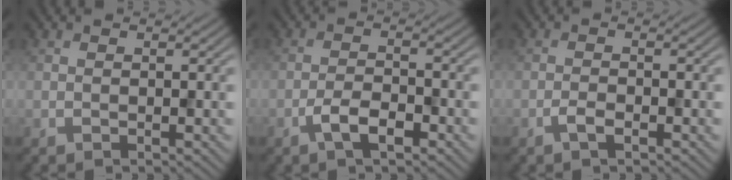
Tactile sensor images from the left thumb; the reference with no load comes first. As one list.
[{"total": 3.9, "force": [-2.2, 1.4, 2.8], "torque": [-0.056, 0.002, -0.047]}, {"total": 1.7, "force": [-1.1, 0.6, 1.2], "torque": [-0.025, 0.001, -0.022]}]